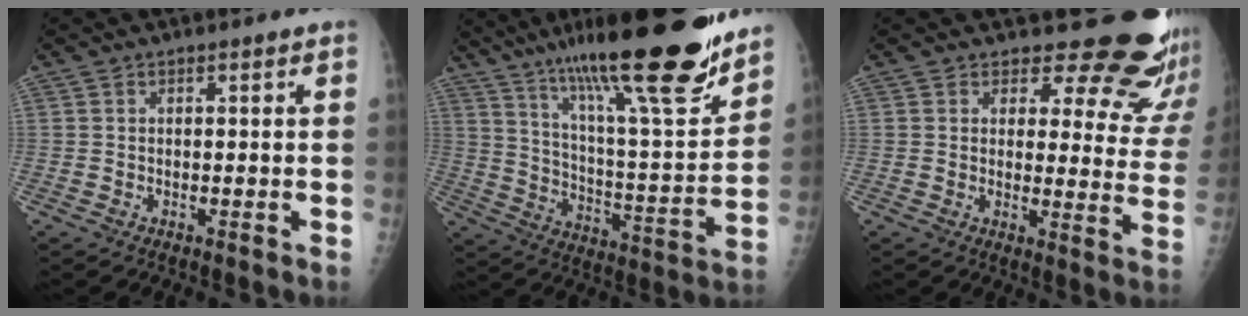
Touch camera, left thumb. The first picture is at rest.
{"total": 26.1, "force": [19.1, 4.0, 17.3], "torque": [-0.256, -0.073, 0.311]}
{"total": 16.9, "force": [14.7, 6.6, 5.1], "torque": [-0.012, -0.126, 0.152]}